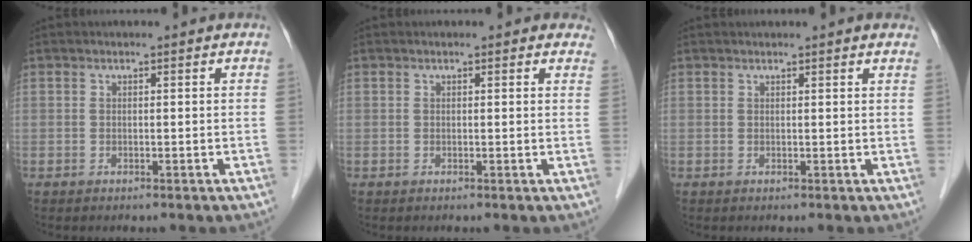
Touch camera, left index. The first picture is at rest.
{"total": 2.2, "force": [1.8, 0.9, 0.9], "torque": [0.003, 0.000, 0.005]}
{"total": 4.3, "force": [3.9, 0.3, 1.8], "torque": [-0.020, 0.016, 0.035]}